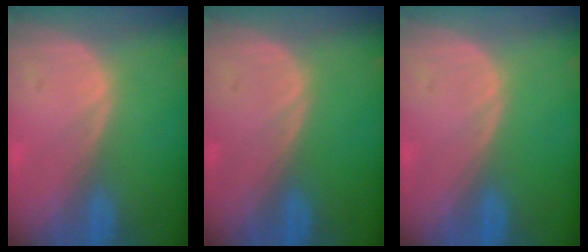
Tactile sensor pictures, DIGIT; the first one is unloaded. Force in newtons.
{"total": 0.0}
{"total": 0.0}